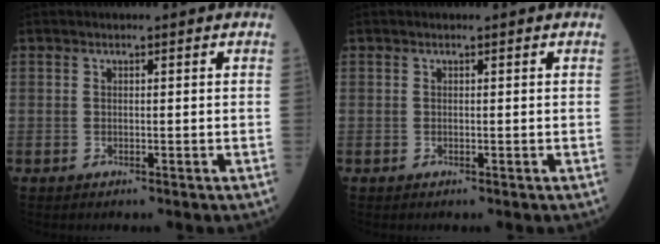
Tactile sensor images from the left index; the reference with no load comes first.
{"total": 0.0}